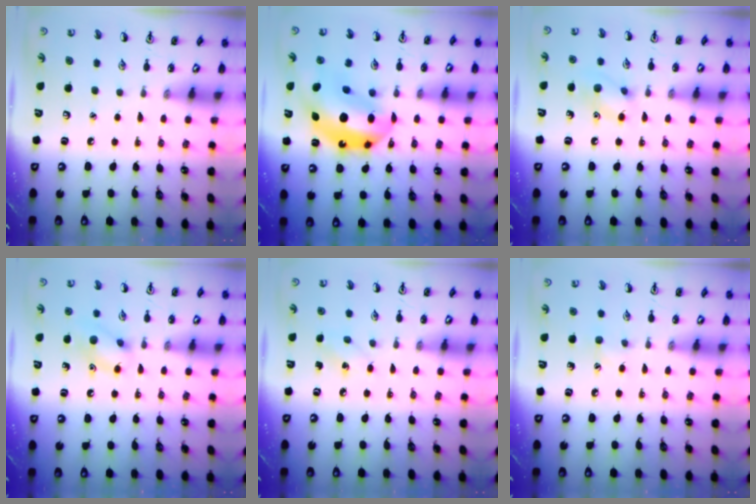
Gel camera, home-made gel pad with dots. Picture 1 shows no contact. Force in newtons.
{"total": 15.4, "press": 14.6, "slide": 4.9}
{"total": 9.1, "press": 8.9, "slide": 1.5}
{"total": 10.0, "press": 9.9, "slide": 0.8}
{"total": 3.7, "press": 3.5, "slide": 1.2}
{"total": 4.0, "press": 3.8, "slide": 1.3}